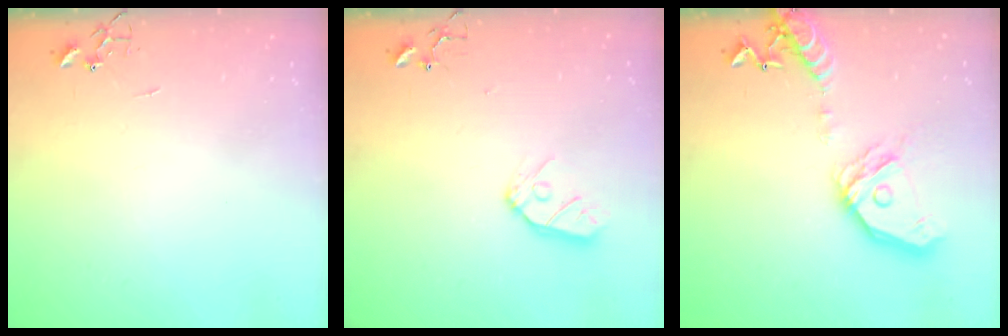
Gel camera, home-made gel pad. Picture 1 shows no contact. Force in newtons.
{"total": 9.2, "press": 9.2, "slide": 0.8}
{"total": 17.9, "press": 17.7, "slide": 2.6}